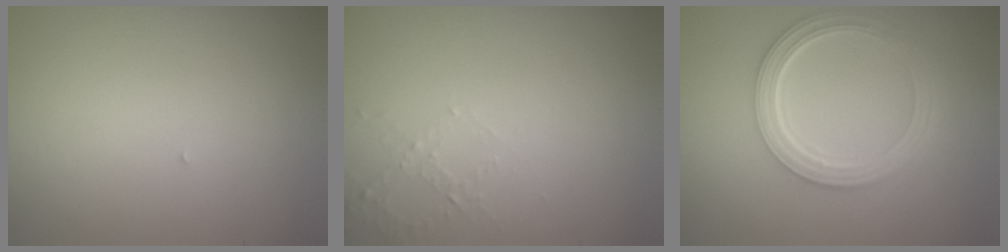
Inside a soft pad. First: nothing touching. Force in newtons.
{"total": 1.3, "press": 1.3, "slide": 0.4}
{"total": 5.0, "press": 3.7, "slide": 3.3}